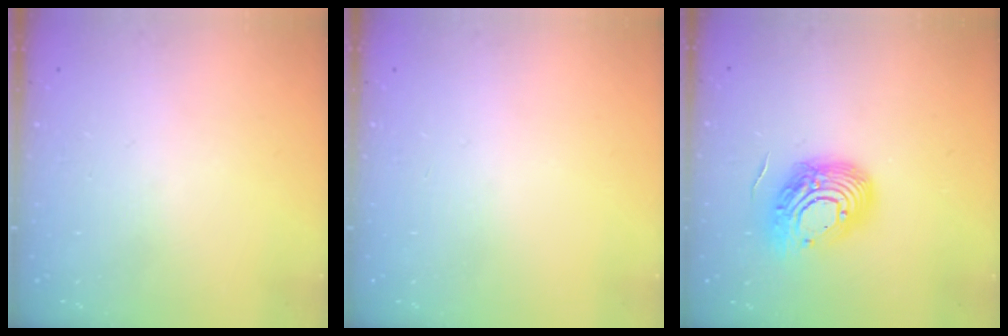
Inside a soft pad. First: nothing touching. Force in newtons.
{"total": 0.0}
{"total": 16.1, "press": 16.0, "slide": 1.1}